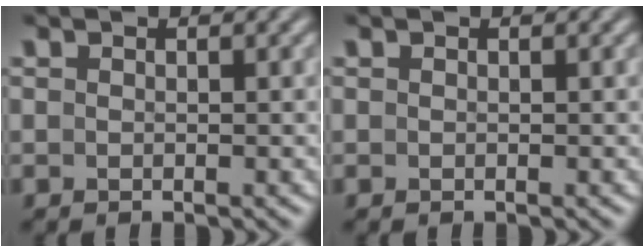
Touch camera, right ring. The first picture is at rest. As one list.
[{"total": 0.0}]